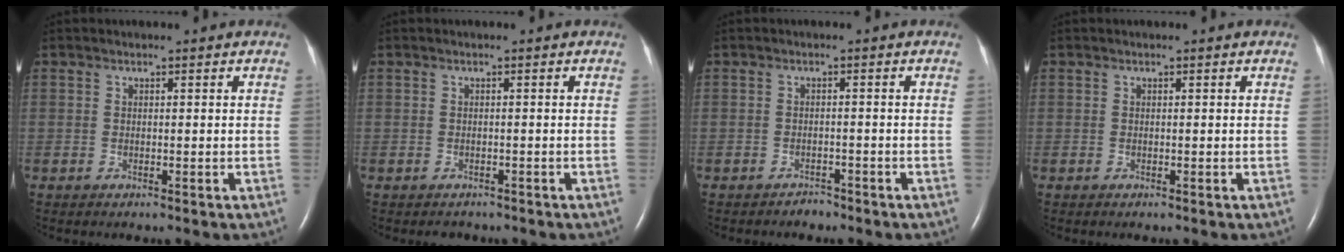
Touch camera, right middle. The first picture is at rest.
{"total": 1.2, "force": [-1.0, 0.7, 0.0], "torque": [-0.004, 0.000, -0.013]}
{"total": 1.3, "force": [-1.2, 0.5, -0.1], "torque": [-0.004, 0.000, -0.020]}
{"total": 0.0}